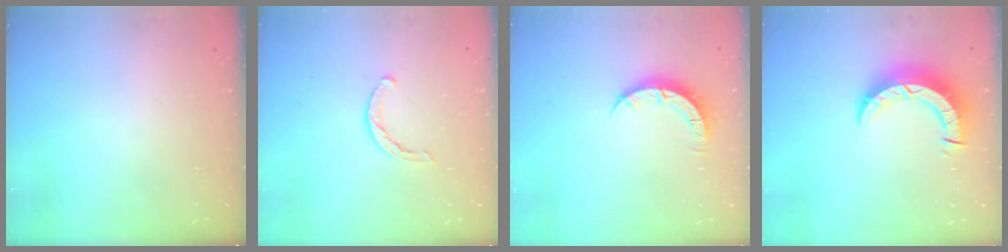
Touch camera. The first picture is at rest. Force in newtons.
{"total": 3.4, "press": 3.4, "slide": 0.7}
{"total": 4.4, "press": 4.4, "slide": 0.3}
{"total": 8.6, "press": 8.5, "slide": 0.9}